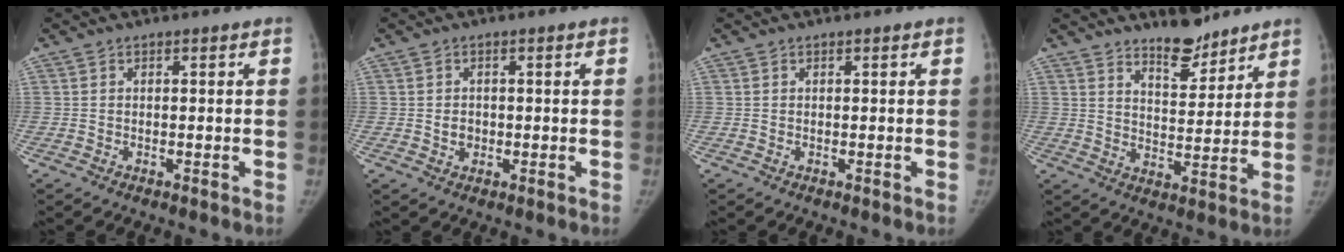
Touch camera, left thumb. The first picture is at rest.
{"total": 2.2, "force": [-0.2, 1.8, 1.2], "torque": [-0.011, 0.003, 0.001]}
{"total": 0.0}
{"total": 8.5, "force": [7.0, 3.1, 3.7], "torque": [-0.036, -0.058, 0.117]}